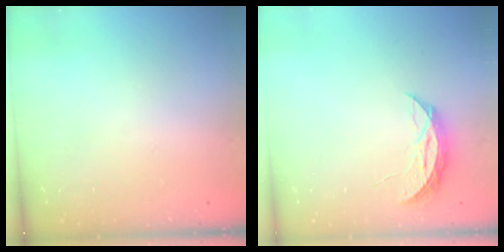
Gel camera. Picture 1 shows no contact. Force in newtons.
{"total": 5.6, "press": 5.6, "slide": 0.6}